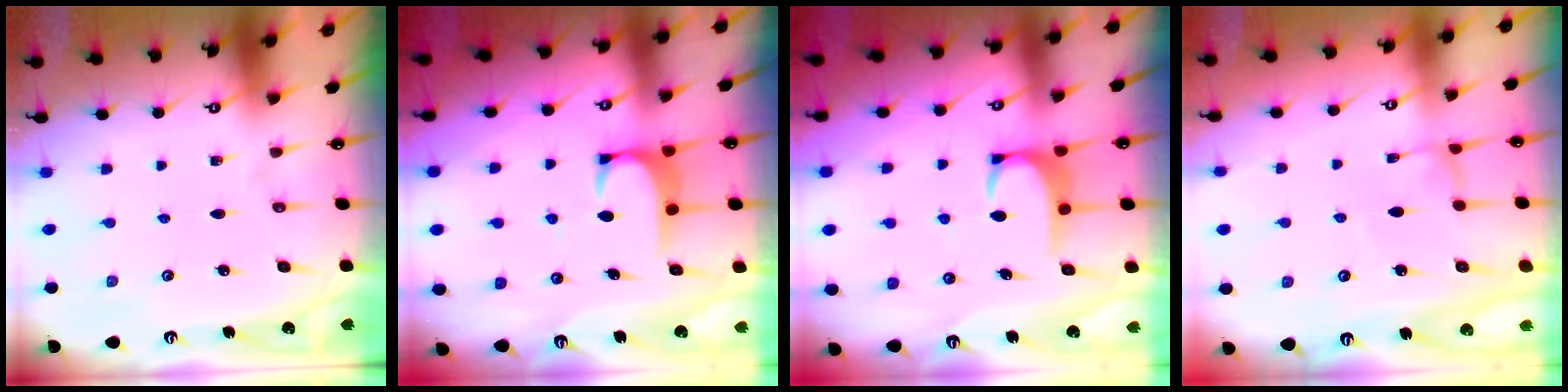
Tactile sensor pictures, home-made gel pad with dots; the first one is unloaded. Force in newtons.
{"total": 1.8, "press": 1.7, "slide": 0.5}
{"total": 3.4, "press": 3.4, "slide": 0.4}
{"total": 0.7, "press": 0.5, "slide": 0.5}